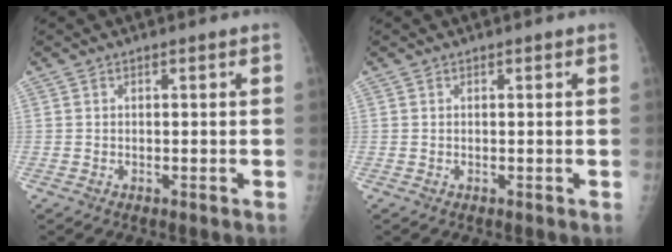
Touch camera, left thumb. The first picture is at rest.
{"total": 0.0}